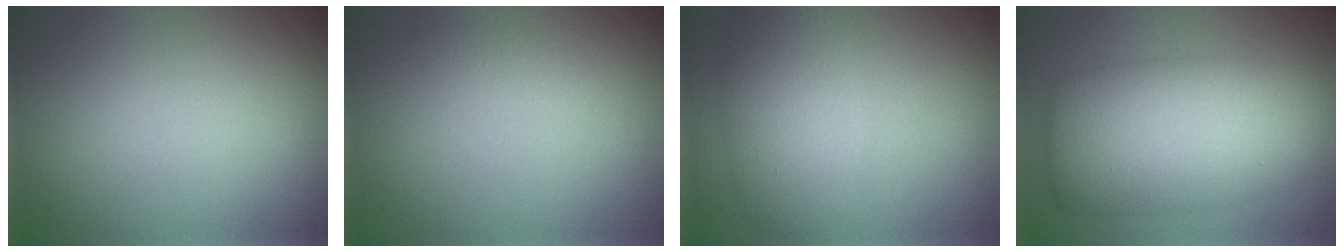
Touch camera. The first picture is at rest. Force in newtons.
{"total": 1.0, "press": 1.0, "slide": 0.0}
{"total": 4.9, "press": 4.9, "slide": 0.5}
{"total": 10.2, "press": 10.2, "slide": 0.0}